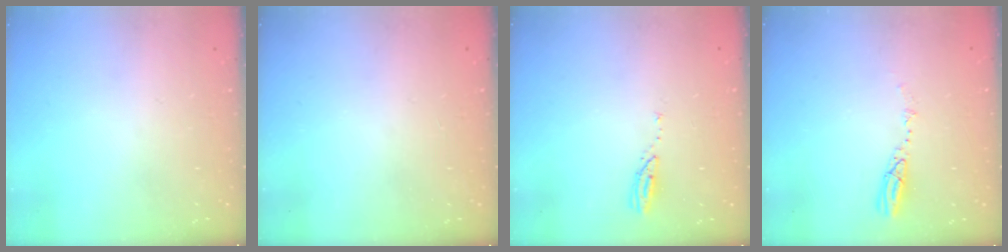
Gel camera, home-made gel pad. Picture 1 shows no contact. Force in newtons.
{"total": 0.0}
{"total": 2.9, "press": 2.9, "slide": 0.3}
{"total": 4.4, "press": 4.4, "slide": 0.4}